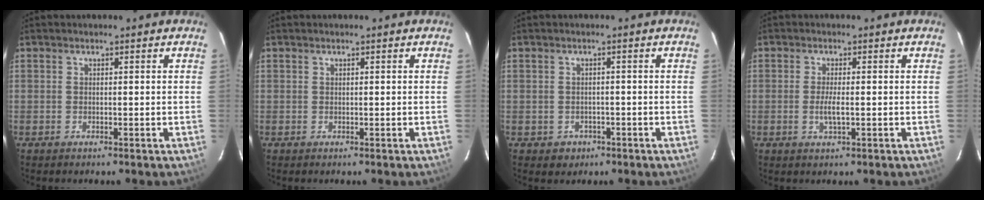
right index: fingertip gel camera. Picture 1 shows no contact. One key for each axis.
{"total": 0.0}
{"total": 3.1, "fx": -1.2, "fy": 2.8, "fz": 0.5, "tx": -0.017, "ty": 0.004, "tz": -0.008}
{"total": 2.9, "fx": -0.5, "fy": 0.4, "fz": 2.8, "tx": -0.053, "ty": -0.007, "tz": -0.011}